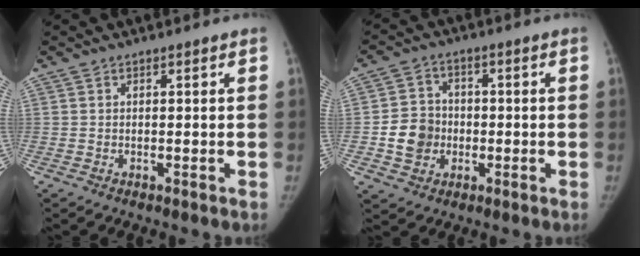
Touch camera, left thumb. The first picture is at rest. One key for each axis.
{"total": 8.1, "fx": -1.4, "fy": 7.2, "fz": 3.5, "tx": -0.038, "ty": 0.015, "tz": -0.025}